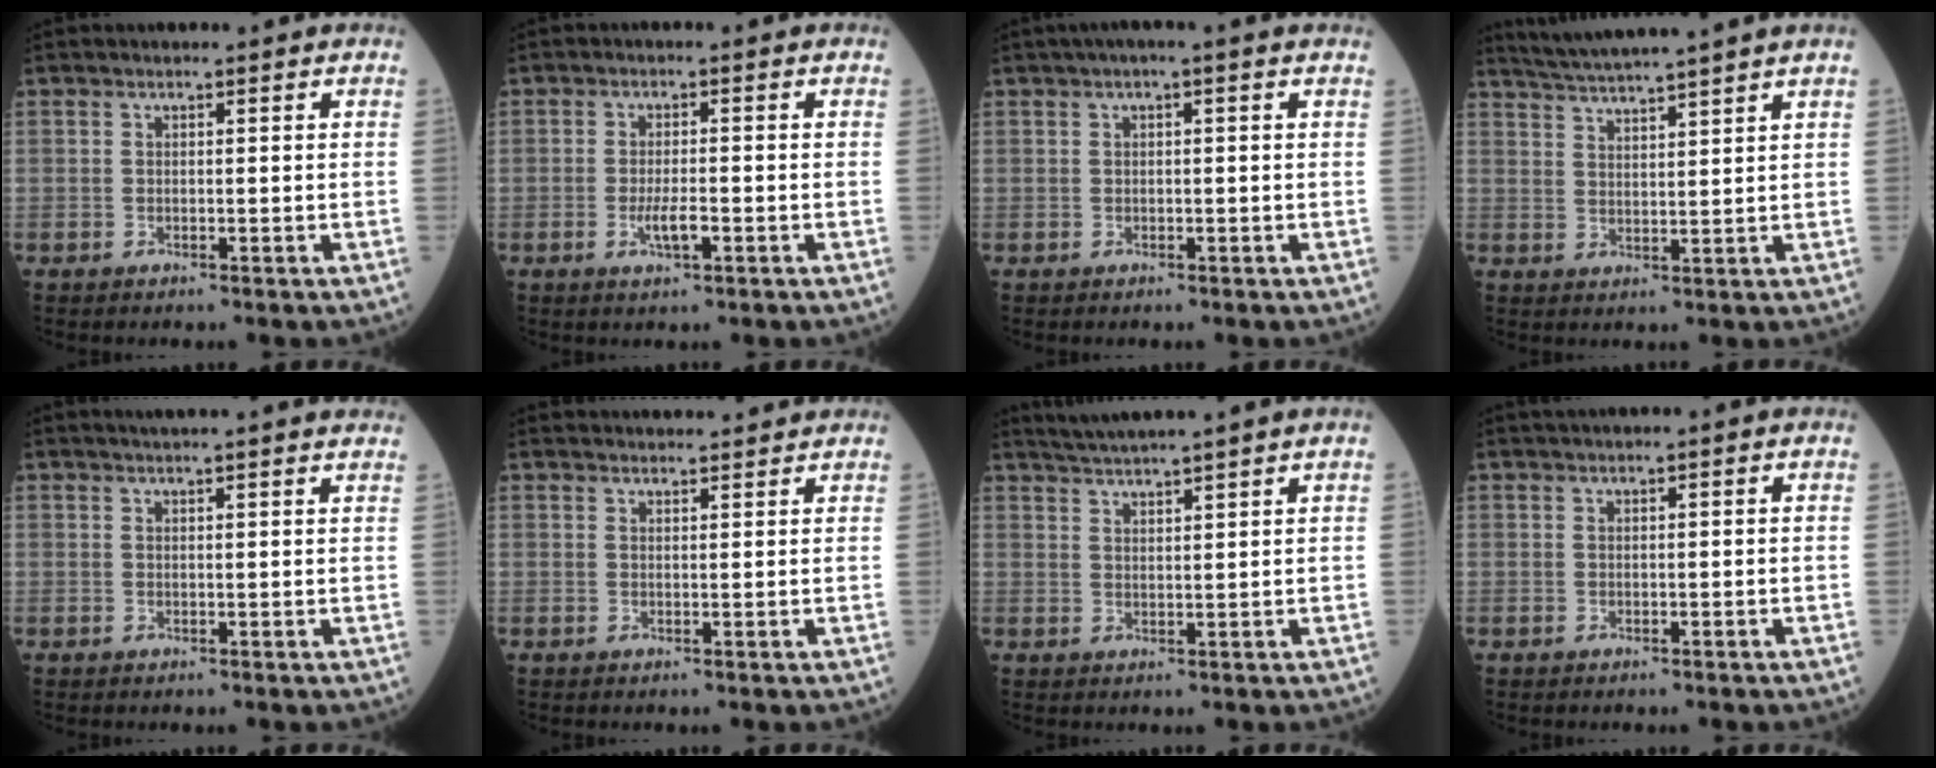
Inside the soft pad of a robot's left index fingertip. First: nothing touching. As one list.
[{"total": 3.2, "force": [-1.2, 0.6, 2.9], "torque": [-0.061, -0.002, -0.021]}, {"total": 2.1, "force": [0.9, 0.0, 1.9], "torque": [-0.033, 0.013, 0.012]}, {"total": 9.2, "force": [8.2, -1.7, 3.7], "torque": [-0.069, 0.015, 0.129]}, {"total": 8.9, "force": [8.0, -0.1, 3.8], "torque": [-0.053, 0.025, 0.084]}, {"total": 8.1, "force": [7.8, 0.8, 1.9], "torque": [-0.024, 0.028, 0.096]}, {"total": 5.9, "force": [5.2, -1.5, 2.4], "torque": [-0.045, 0.015, 0.091]}, {"total": 0.8, "force": [0.6, -0.2, 0.6], "torque": [-0.016, 0.008, 0.017]}]